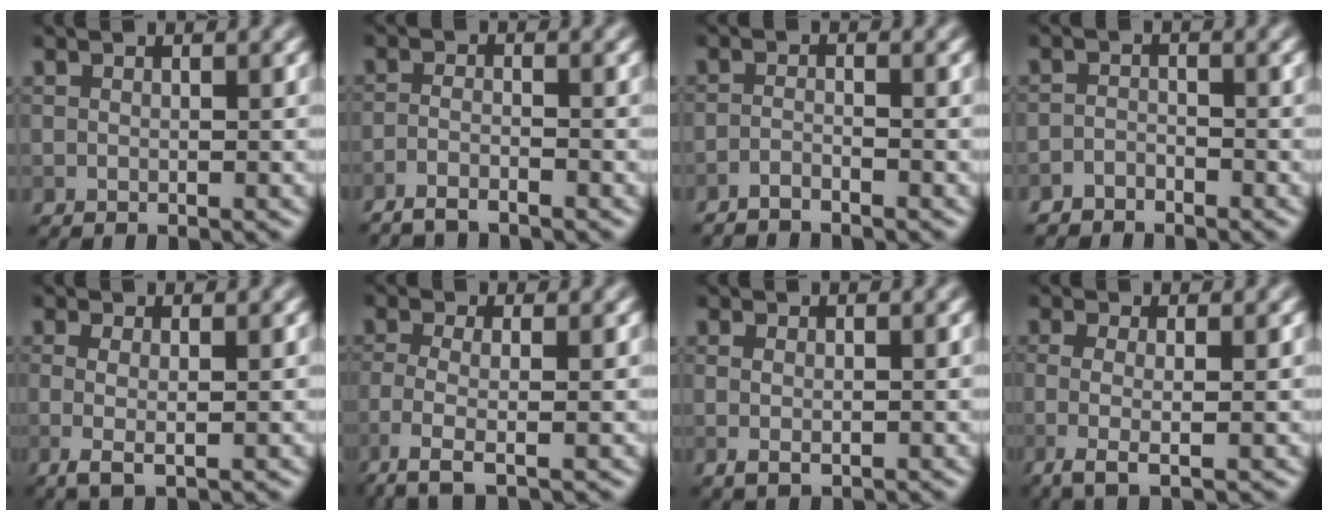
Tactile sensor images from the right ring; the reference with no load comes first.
{"total": 2.4, "force": [-2.1, 0.4, 1.2], "torque": [-0.022, -0.001, -0.049]}
{"total": 1.6, "force": [-1.4, 0.2, 0.7], "torque": [-0.012, -0.001, -0.036]}
{"total": 1.6, "force": [-1.4, 0.6, 0.1], "torque": [0.000, 0.003, -0.031]}
{"total": 2.3, "force": [-0.2, 0.7, 2.2], "torque": [-0.038, -0.003, -0.004]}
{"total": 3.9, "force": [-1.7, 1.1, 3.3], "torque": [-0.065, -0.006, -0.045]}
{"total": 1.3, "force": [0.0, 0.7, 1.1], "torque": [-0.022, -0.003, 0.003]}
{"total": 3.1, "force": [-0.5, 1.0, 2.9], "torque": [-0.051, -0.008, -0.013]}